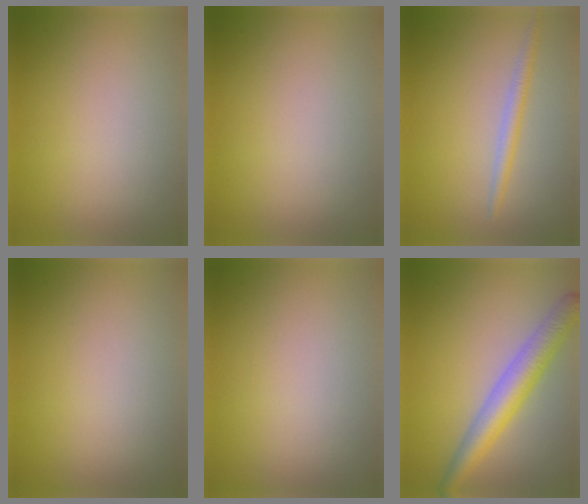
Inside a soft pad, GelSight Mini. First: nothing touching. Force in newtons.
{"total": 0.0}
{"total": 1.7, "press": 1.7, "slide": 0.0}
{"total": 0.0}
{"total": 0.0}
{"total": 4.8, "press": 4.8, "slide": 0.2}